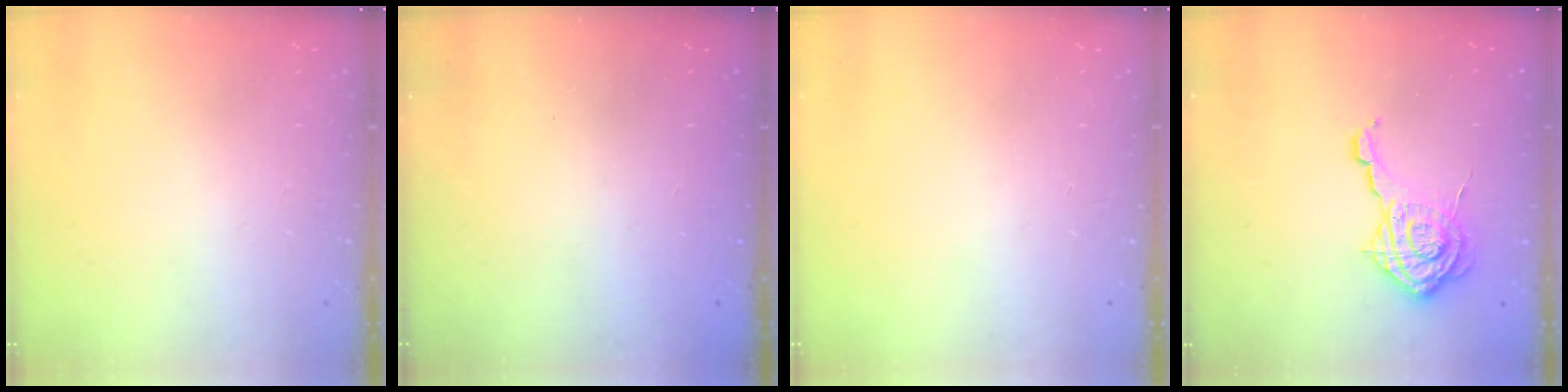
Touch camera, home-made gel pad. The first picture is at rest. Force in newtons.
{"total": 2.5, "press": 2.4, "slide": 0.8}
{"total": 0.0}
{"total": 12.0, "press": 11.9, "slide": 0.7}